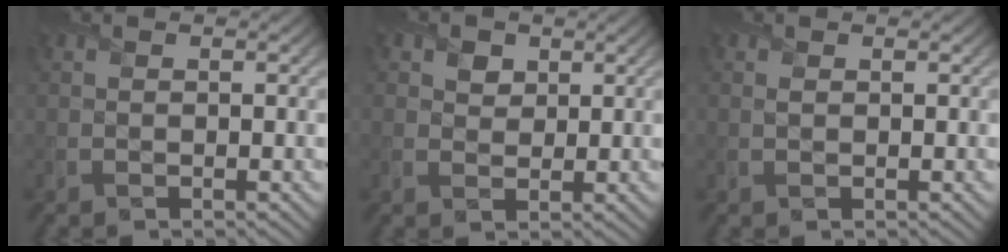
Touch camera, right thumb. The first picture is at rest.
{"total": 2.7, "force": [1.3, 2.1, 1.0], "torque": [-0.023, -0.009, 0.018]}
{"total": 0.5, "force": [0.2, 0.4, 0.2], "torque": [-0.007, -0.005, 0.001]}